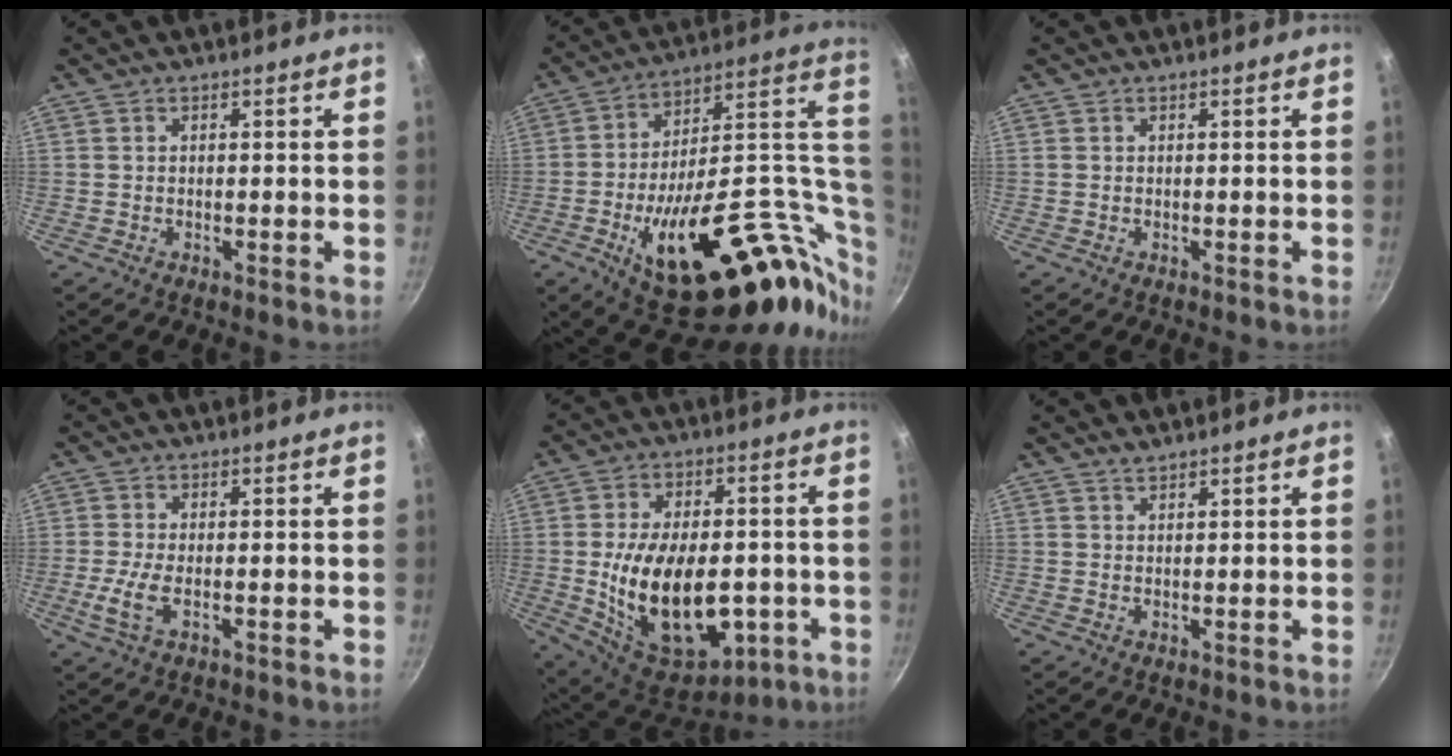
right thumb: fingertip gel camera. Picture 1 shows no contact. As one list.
[{"total": 37.3, "force": [-3.4, 17.9, 32.6], "torque": [-0.446, 0.015, -0.029]}, {"total": 0.0}, {"total": 4.7, "force": [-1.2, 1.8, 4.2], "torque": [-0.101, -0.002, -0.028]}, {"total": 23.5, "force": [-4.5, 13.8, 18.5], "torque": [-0.288, 0.009, -0.051]}, {"total": 1.2, "force": [1.1, 0.3, 0.2], "torque": [-0.003, -0.006, 0.023]}]